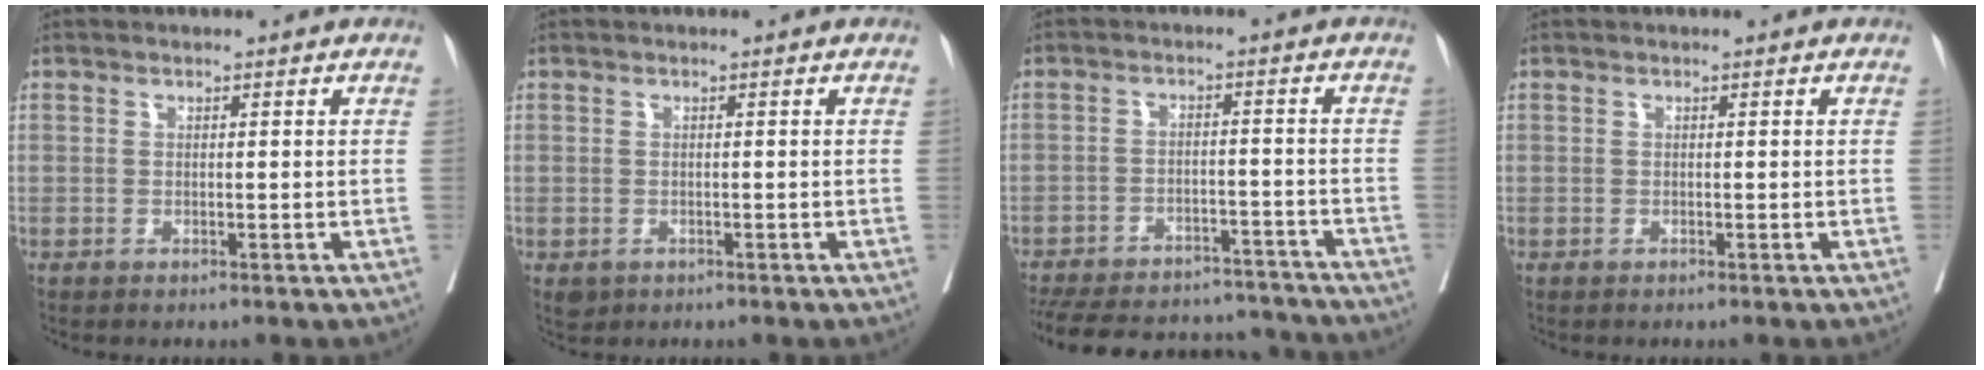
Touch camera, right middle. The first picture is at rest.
{"total": 1.4, "force": [-0.6, 1.1, 0.5], "torque": [-0.007, 0.001, -0.001]}
{"total": 22.8, "force": [-20.5, 6.8, 7.3], "torque": [-0.173, -0.010, -0.275]}
{"total": 0.0}